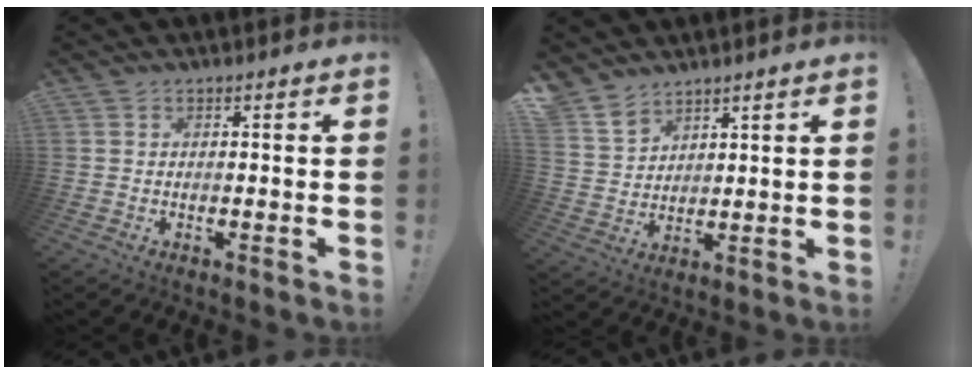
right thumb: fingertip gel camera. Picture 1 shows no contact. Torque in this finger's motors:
{"motor_torque": [-0.76, 0.91, 0.34, 0.24, 0.15]}